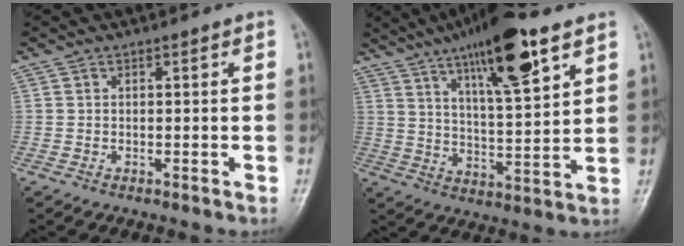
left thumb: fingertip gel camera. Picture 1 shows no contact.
{"total": 17.3, "force": [10.1, 4.0, 13.5], "torque": [-0.205, -0.040, 0.170]}